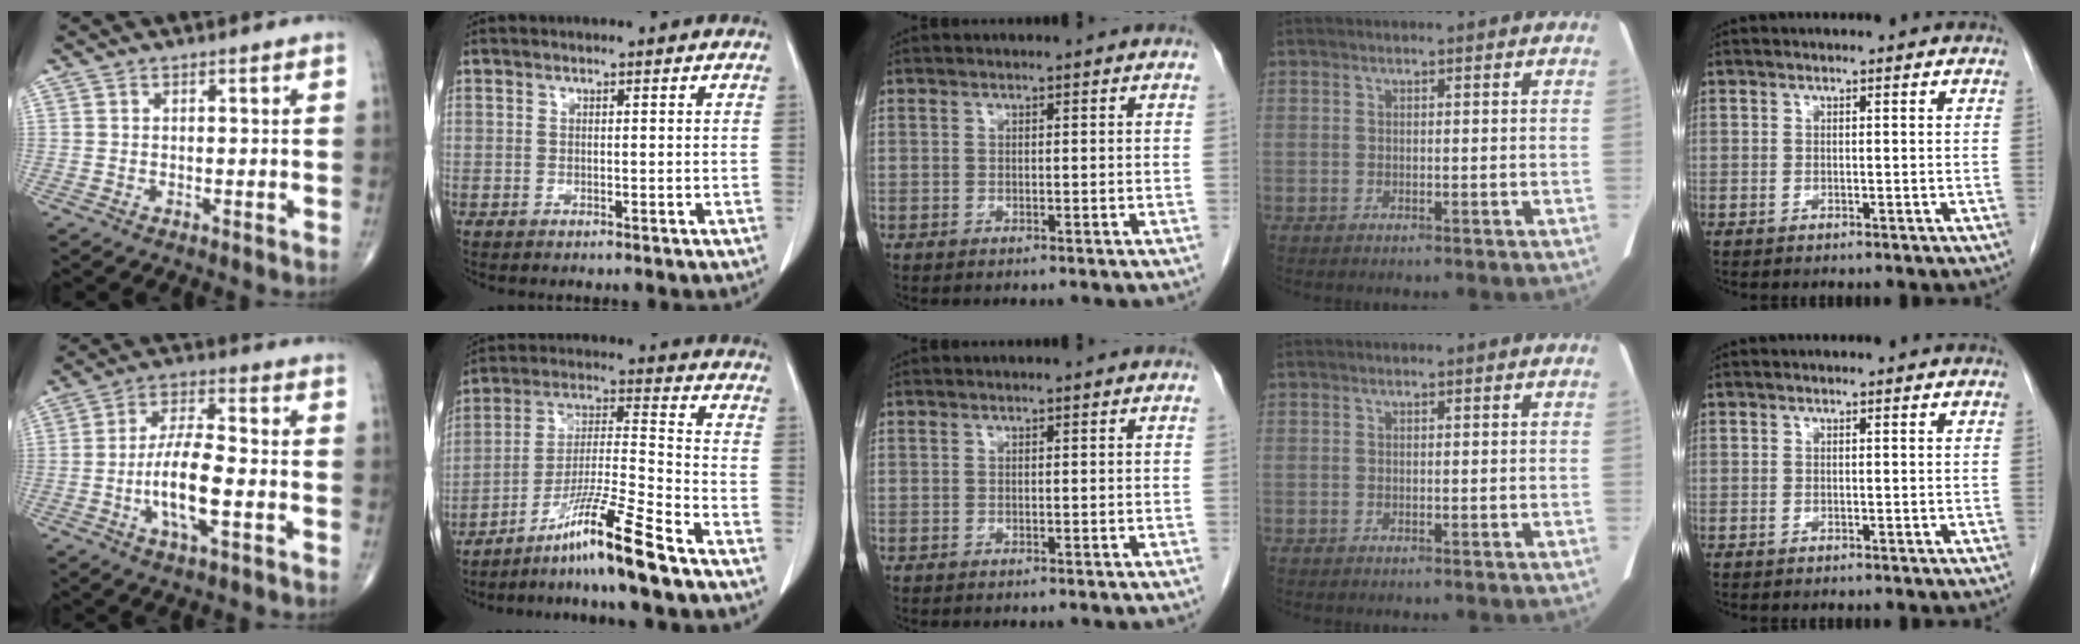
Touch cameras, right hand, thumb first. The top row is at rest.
{"thumb": {"total": 11.0, "force": [-3.0, 3.3, 10.0], "torque": [-0.192, 0.019, -0.058]}, "index": {"total": 12.3, "force": [-9.0, -1.6, 8.3], "torque": [-0.156, -0.018, -0.162]}}